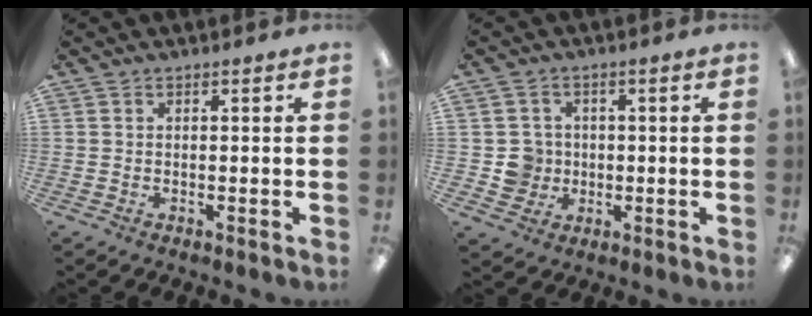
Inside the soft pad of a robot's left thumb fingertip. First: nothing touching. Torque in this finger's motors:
{"motor_torque": [-0.07, 0.07, 0.04, -0.03, 0.00]}